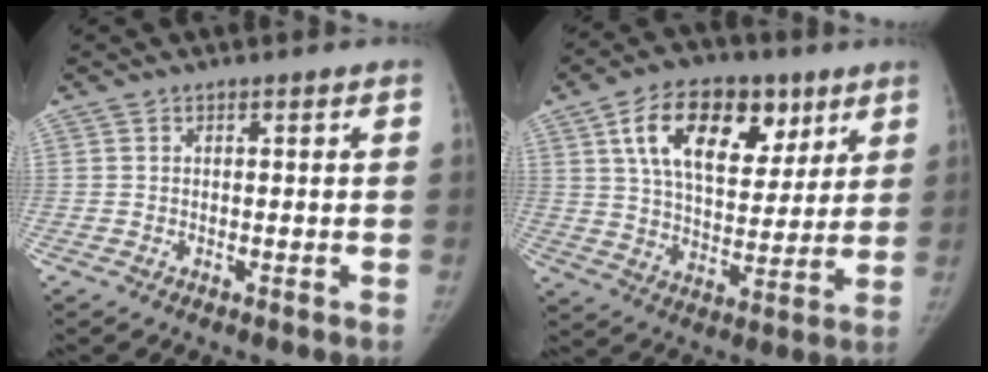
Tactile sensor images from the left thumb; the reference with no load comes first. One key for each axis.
{"total": 19.1, "fx": 8.5, "fy": 11.2, "fz": 13.0, "tx": -0.172, "ty": -0.018, "tz": 0.143}